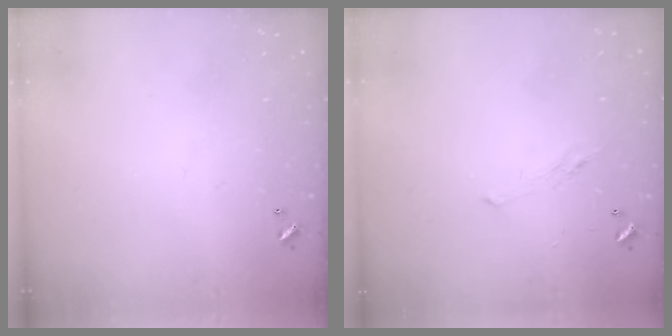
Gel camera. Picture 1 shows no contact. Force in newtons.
{"total": 0.8, "press": 0.1, "slide": 0.8}